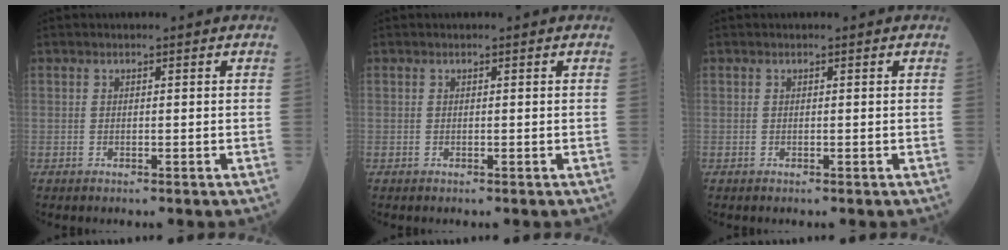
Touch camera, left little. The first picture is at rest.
{"total": 0.0}
{"total": 0.0}